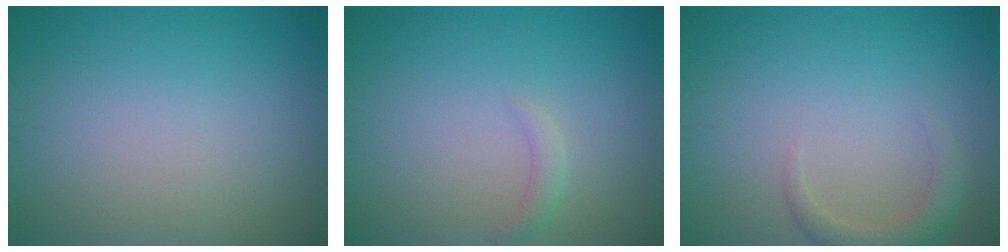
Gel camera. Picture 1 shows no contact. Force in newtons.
{"total": 1.1, "press": 1.1, "slide": 0.2}
{"total": 2.3, "press": 2.3, "slide": 0.2}